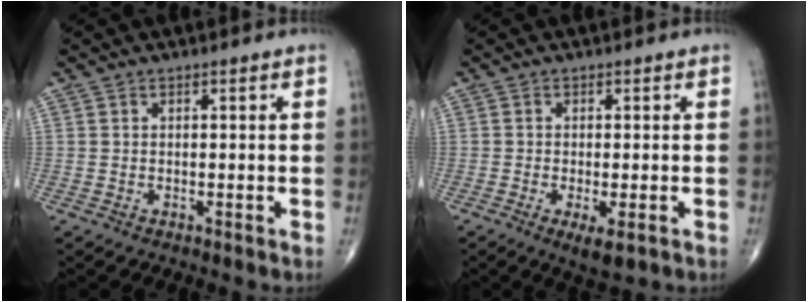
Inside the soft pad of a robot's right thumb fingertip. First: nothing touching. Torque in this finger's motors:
{"motor_torque": [0.00, 0.07, -0.09, -0.07, -0.01]}